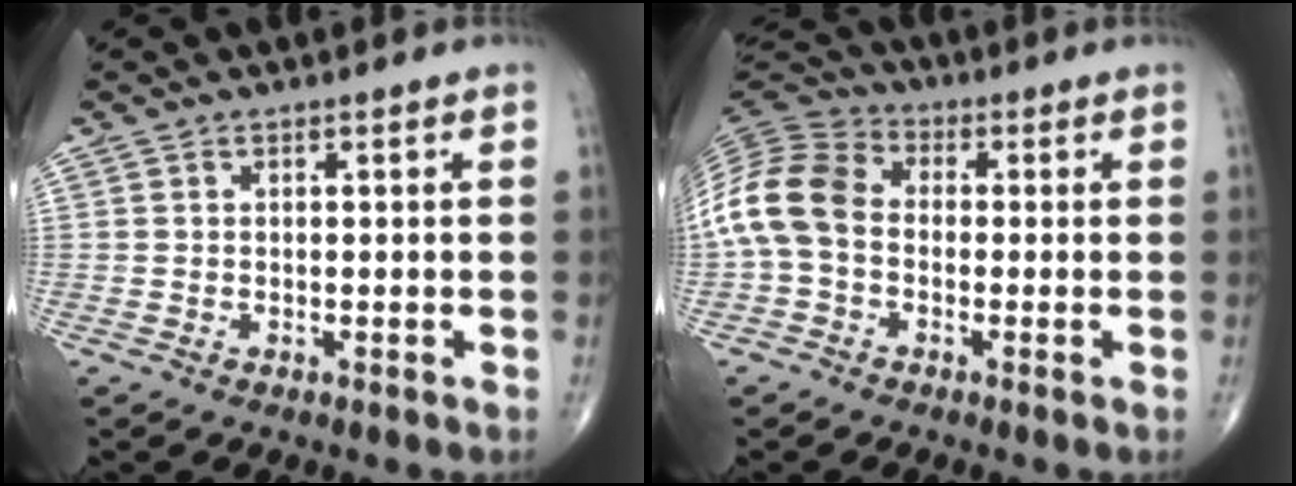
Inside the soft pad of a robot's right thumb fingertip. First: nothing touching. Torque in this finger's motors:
{"motor_torque": [0.33, 0.19, 1.05, -0.22, 0.42]}